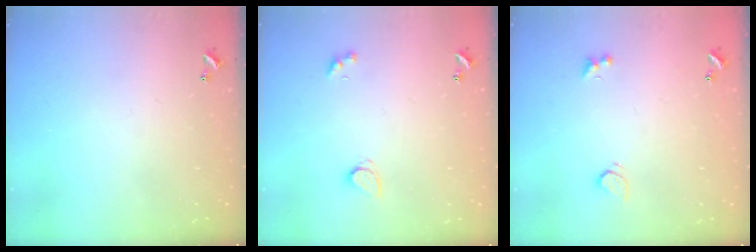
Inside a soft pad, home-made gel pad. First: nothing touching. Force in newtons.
{"total": 2.3, "press": 2.3, "slide": 0.3}
{"total": 2.0, "press": 1.7, "slide": 1.0}